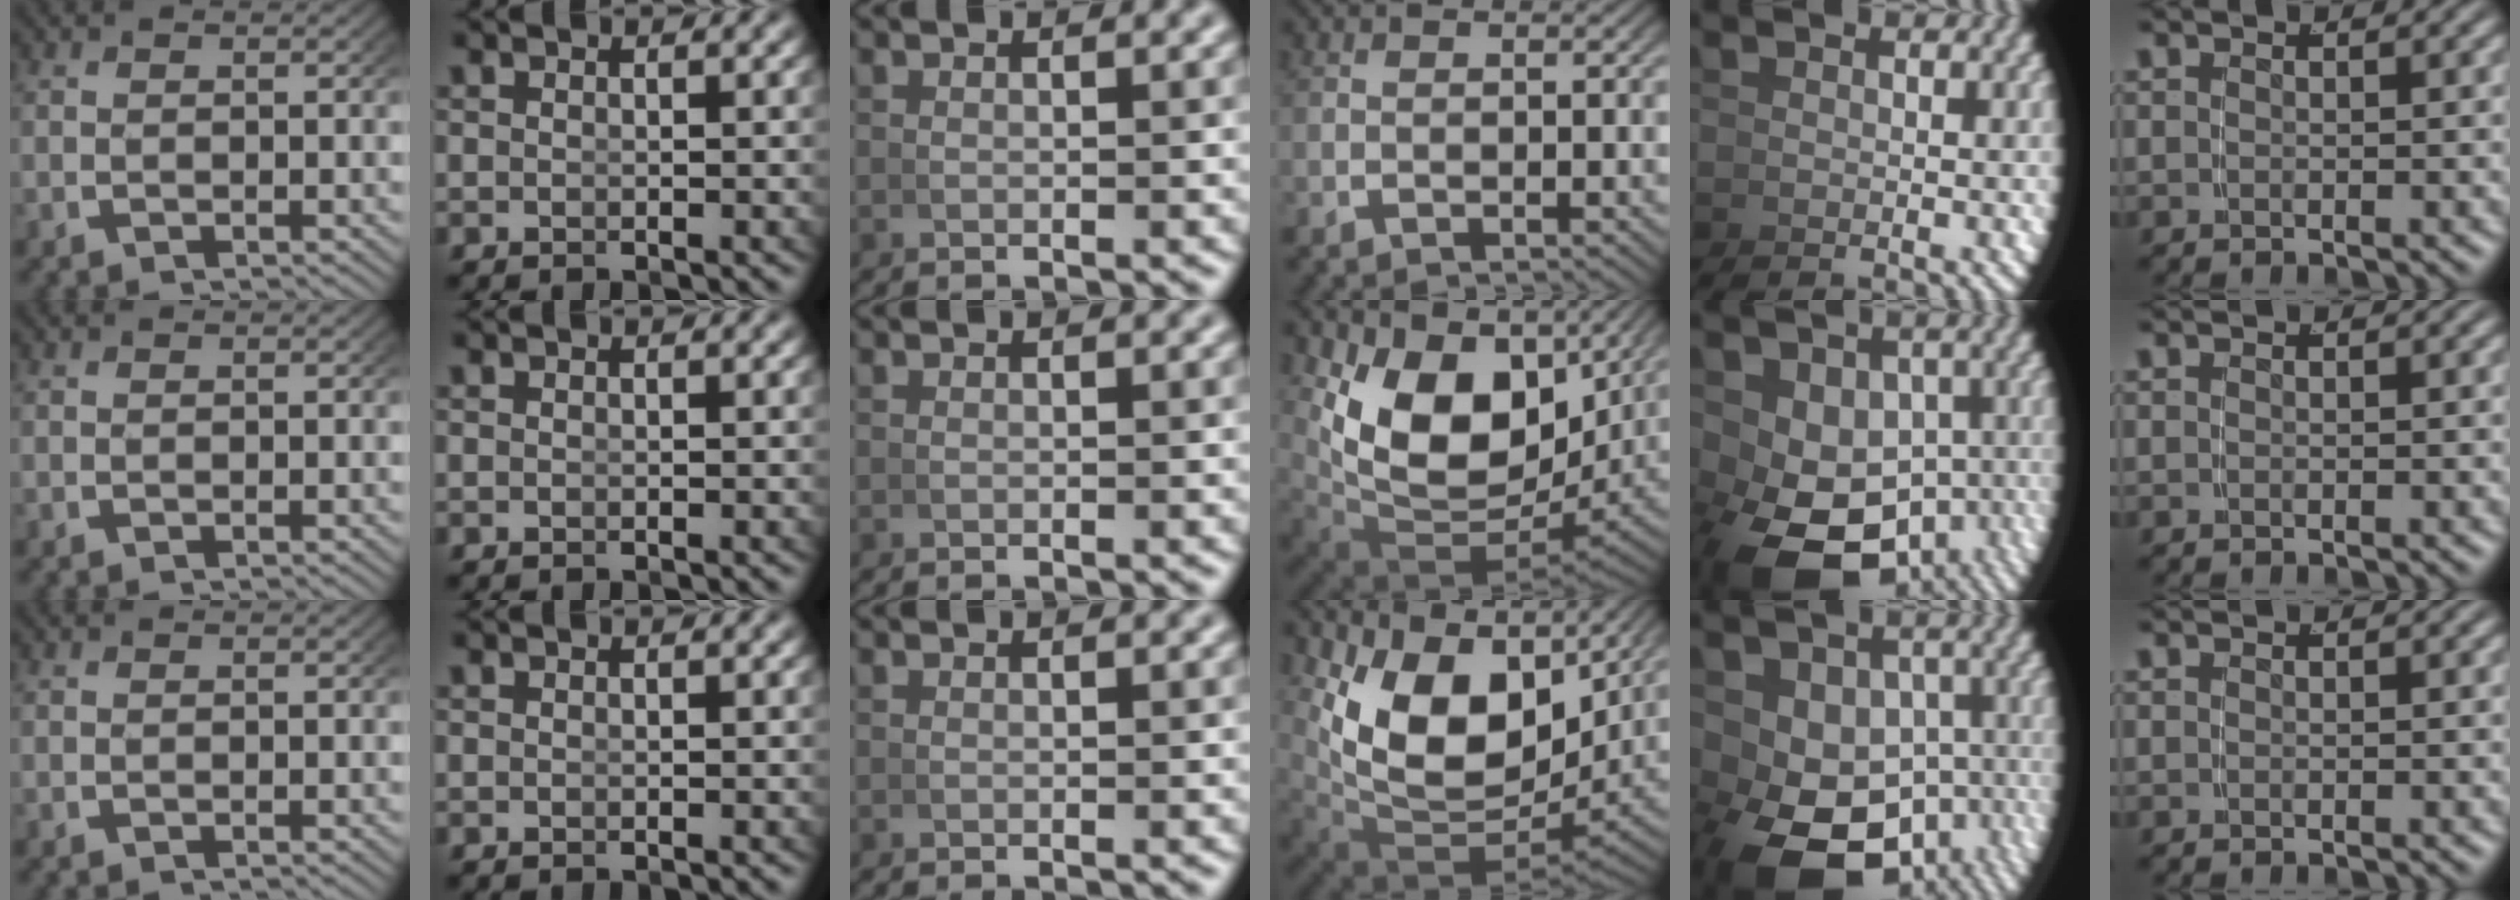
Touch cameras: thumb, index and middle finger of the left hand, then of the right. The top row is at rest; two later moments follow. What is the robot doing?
{"motion": "grasp_and_lifting", "object": "coin"}